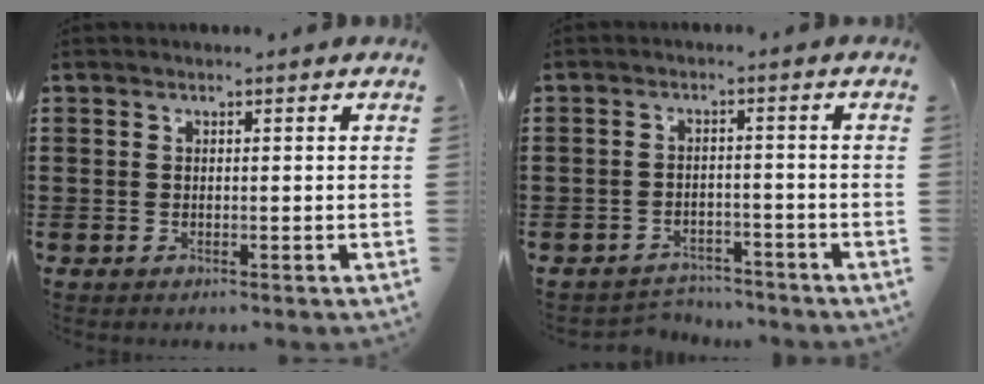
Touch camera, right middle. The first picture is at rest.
{"total": 3.0, "force": [-2.9, 0.5, -0.3], "torque": [-0.005, -0.001, -0.063]}